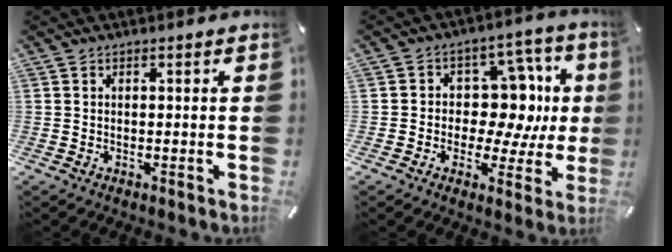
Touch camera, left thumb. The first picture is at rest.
{"total": 13.8, "force": [1.5, 10.1, 9.3], "torque": [-0.115, -0.018, 0.034]}